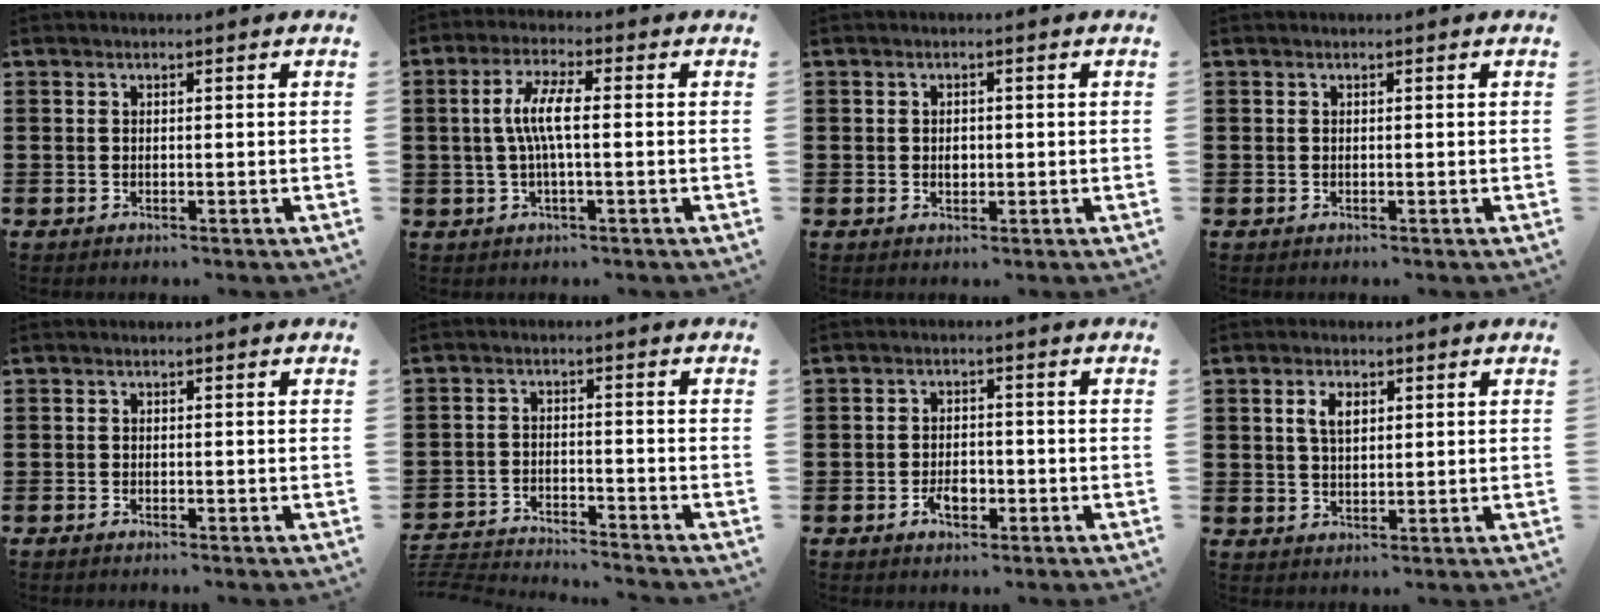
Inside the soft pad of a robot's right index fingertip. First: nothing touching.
{"total": 5.8, "force": [-0.2, 1.2, 5.7], "torque": [-0.118, -0.001, -0.011]}
{"total": 1.4, "force": [0.0, 1.0, 1.1], "torque": [-0.022, 0.006, -0.001]}
{"total": 0.0}
{"total": 0.5, "force": [-0.5, 0.1, 0.1], "torque": [-0.004, -0.001, -0.009]}
{"total": 3.5, "force": [-3.5, 0.0, 0.1], "torque": [-0.015, -0.002, -0.079]}
{"total": 3.2, "force": [-1.4, 1.8, 2.3], "torque": [-0.041, 0.007, -0.024]}
{"total": 3.3, "force": [1.2, 1.7, 2.6], "torque": [-0.057, 0.010, 0.020]}